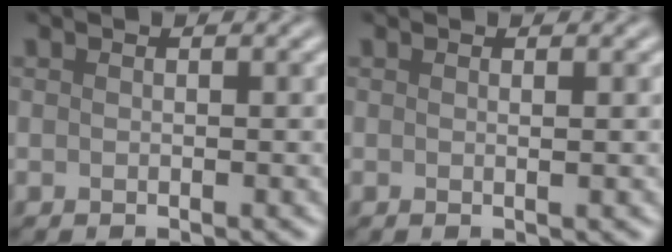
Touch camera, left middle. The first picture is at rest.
{"total": 0.8, "force": [0.1, 0.3, 0.7], "torque": [-0.006, -0.001, -0.003]}